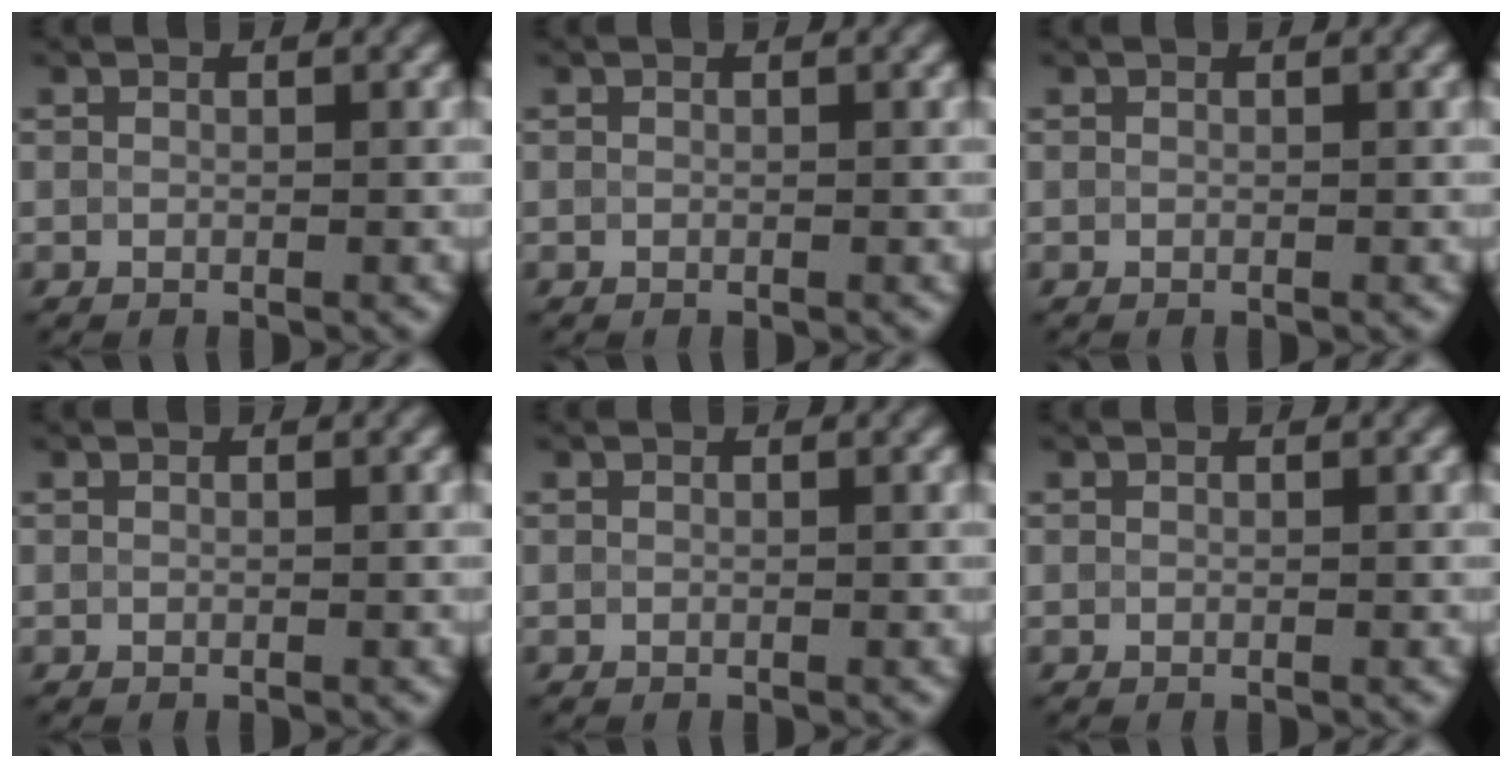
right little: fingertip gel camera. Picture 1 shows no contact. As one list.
[{"total": 0.0}, {"total": 0.0}, {"total": 0.0}, {"total": 0.0}, {"total": 0.0}]